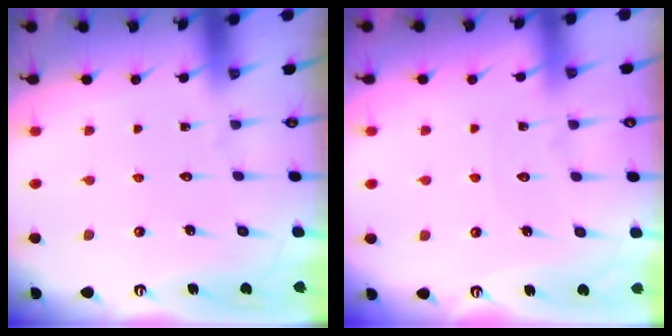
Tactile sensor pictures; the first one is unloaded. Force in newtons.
{"total": 3.4, "press": 3.3, "slide": 0.4}